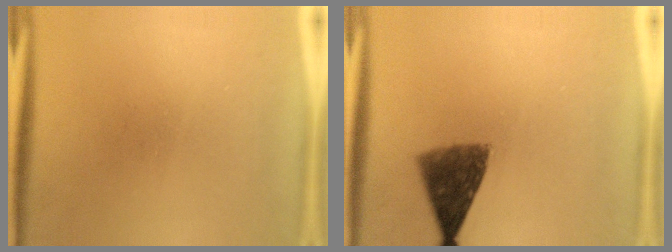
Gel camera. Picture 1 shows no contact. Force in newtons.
{"total": 7.8}